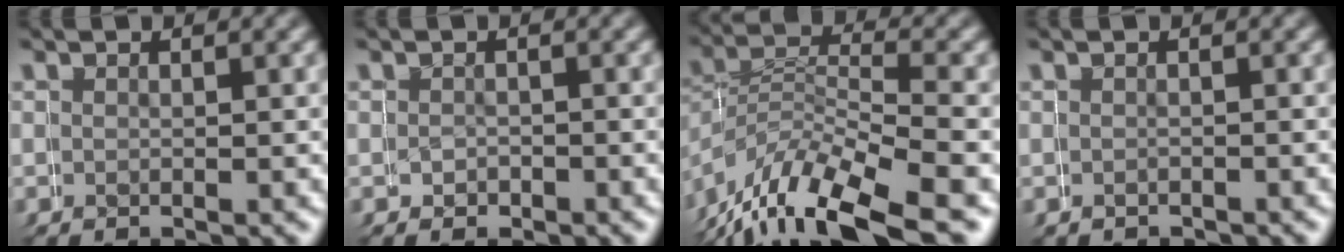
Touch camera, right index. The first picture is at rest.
{"total": 1.1, "force": [-0.1, 0.7, -0.9], "torque": [0.010, -0.001, 0.001]}
{"total": 6.7, "force": [-4.1, 3.6, 3.8], "torque": [-0.089, -0.013, -0.056]}
{"total": 0.9, "force": [-0.2, -0.2, -0.9], "torque": [0.011, 0.003, -0.003]}